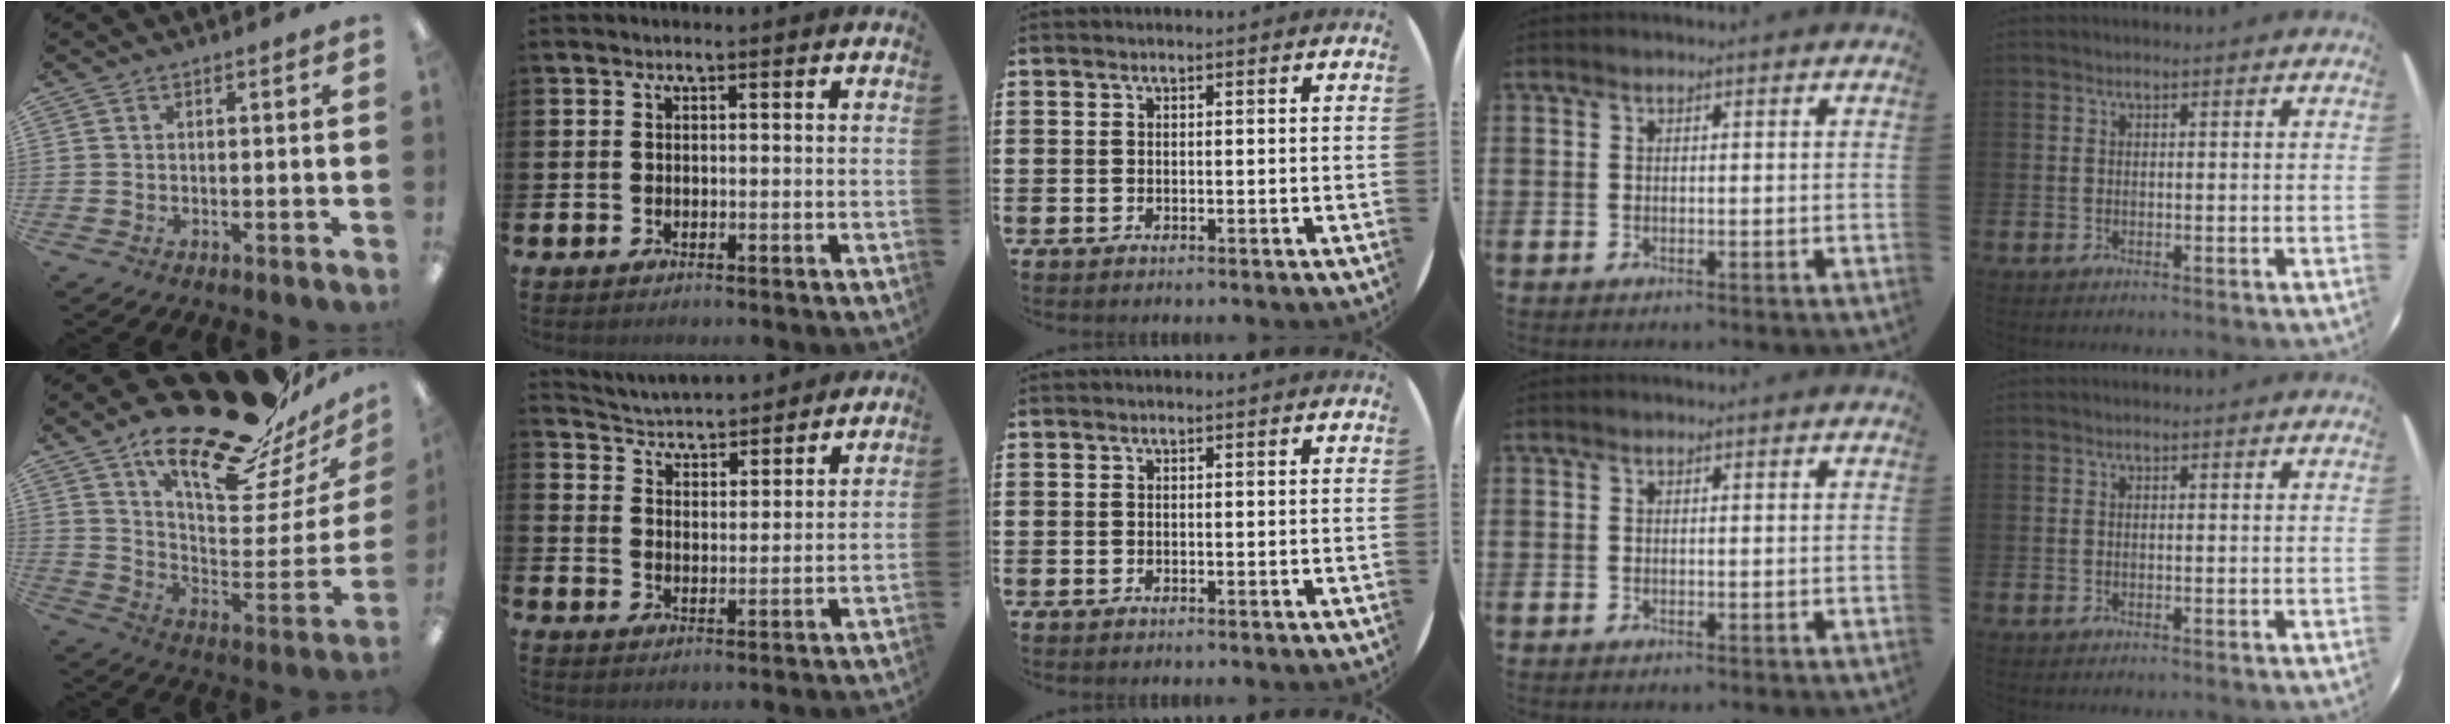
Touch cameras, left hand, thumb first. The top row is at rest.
{"thumb": {"total": 24.6, "force": [20.0, 7.1, 12.6], "torque": [-0.169, -0.152, 0.329]}, "index": {"total": 4.4, "force": [4.3, 0.7, -0.1], "torque": [-0.027, -0.035, 0.074]}}